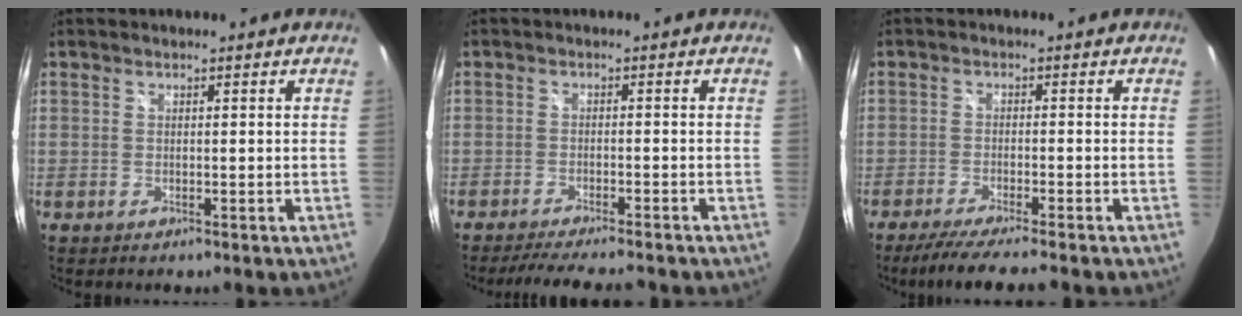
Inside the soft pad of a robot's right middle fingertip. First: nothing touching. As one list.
[{"total": 9.4, "force": [-8.3, 1.0, 4.2], "torque": [-0.091, -0.015, -0.127]}, {"total": 7.5, "force": [-6.4, -0.4, 3.7], "torque": [-0.085, -0.020, -0.107]}]